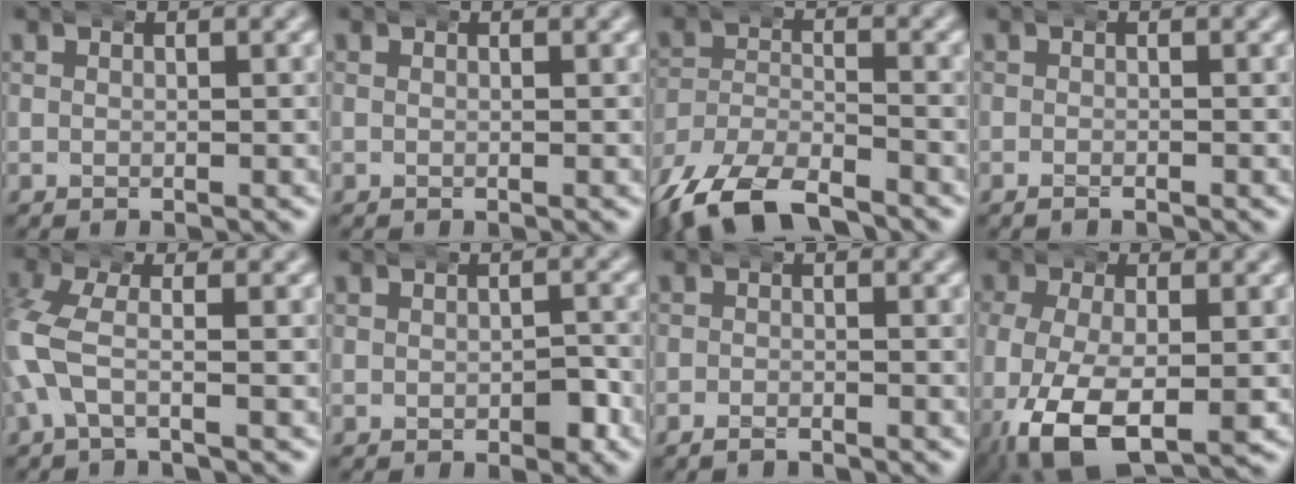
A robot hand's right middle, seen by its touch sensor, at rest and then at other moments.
{"total": 0.0}
{"total": 9.1, "force": [-7.5, 4.1, 3.1], "torque": [-0.077, -0.028, -0.121]}
{"total": 0.9, "force": [-0.9, 0.2, 0.2], "torque": [-0.010, -0.003, -0.015]}
{"total": 4.4, "force": [-1.1, 2.7, 3.2], "torque": [-0.103, -0.006, -0.023]}
{"total": 1.8, "force": [-0.8, 1.1, 1.2], "torque": [-0.016, 0.002, -0.017]}
{"total": 1.5, "force": [-1.5, 0.3, 0.2], "torque": [-0.011, -0.005, -0.026]}
{"total": 10.2, "force": [-4.1, 6.0, 7.1], "torque": [-0.167, -0.042, -0.049]}